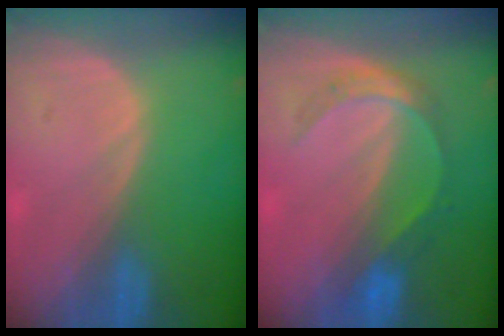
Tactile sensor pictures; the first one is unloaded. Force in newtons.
{"total": 5.3, "press": 5.0, "slide": 1.7}